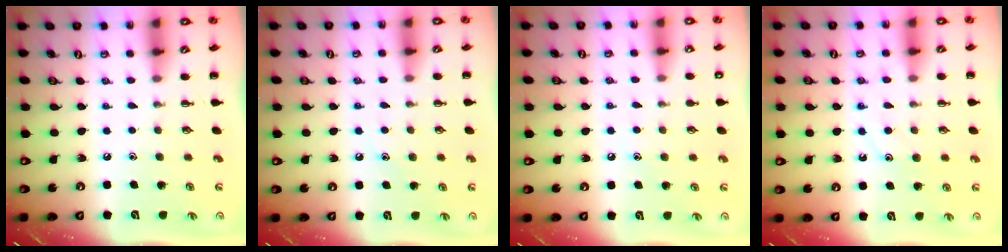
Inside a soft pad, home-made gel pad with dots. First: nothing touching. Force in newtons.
{"total": 6.6, "press": 6.5, "slide": 1.4}
{"total": 6.6, "press": 6.4, "slide": 1.6}
{"total": 10.3, "press": 10.3, "slide": 0.7}